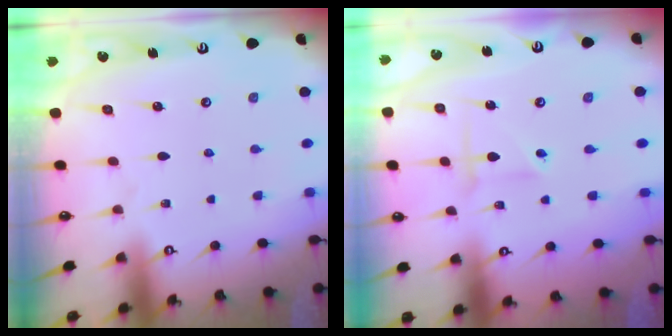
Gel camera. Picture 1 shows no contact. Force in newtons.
{"total": 2.8, "press": 2.8, "slide": 0.2}